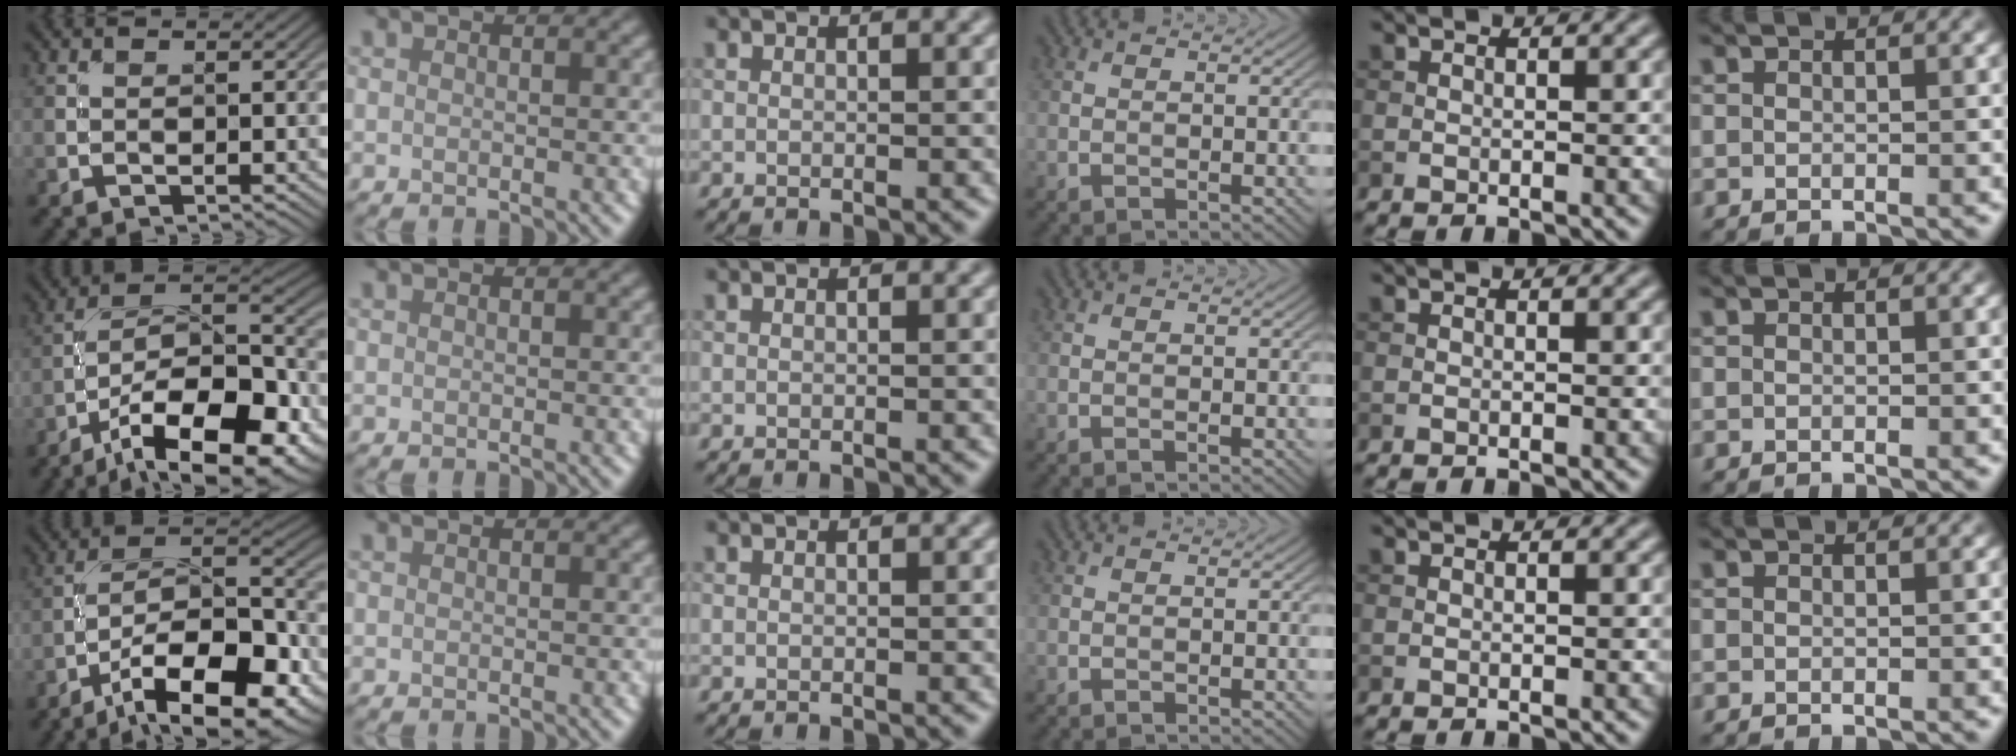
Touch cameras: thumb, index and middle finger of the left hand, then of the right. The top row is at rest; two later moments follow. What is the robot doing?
{"motion": "screw", "object": "medicine bottle"}